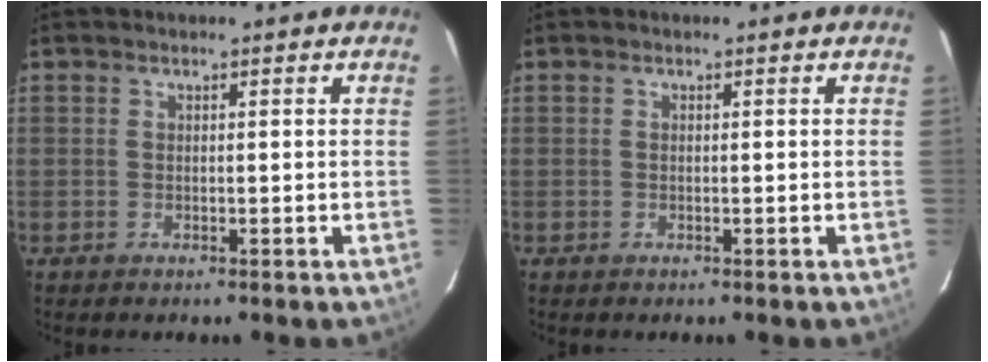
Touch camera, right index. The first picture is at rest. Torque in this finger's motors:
{"motor_torque": [0.26, 0.17, 0.00, 0.00]}